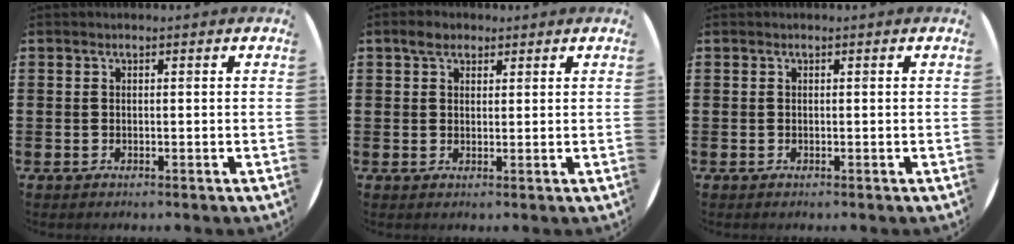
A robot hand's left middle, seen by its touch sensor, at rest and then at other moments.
{"total": 2.6, "force": [1.8, 1.5, 1.1], "torque": [-0.008, 0.003, 0.030]}
{"total": 0.0}